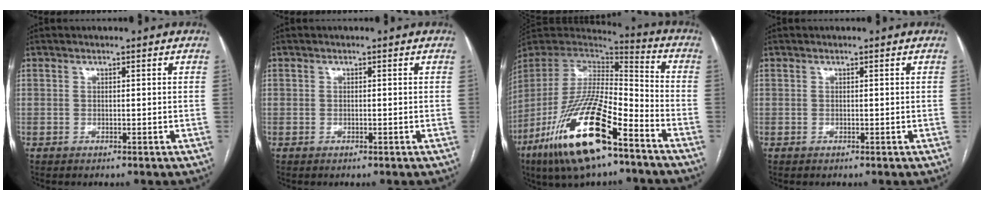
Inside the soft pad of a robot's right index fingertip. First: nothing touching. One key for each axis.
{"total": 0.0}
{"total": 23.1, "fx": -13.4, "fy": 5.6, "fz": 17.9, "tx": -0.362, "ty": -0.042, "tz": -0.244}
{"total": 0.0}